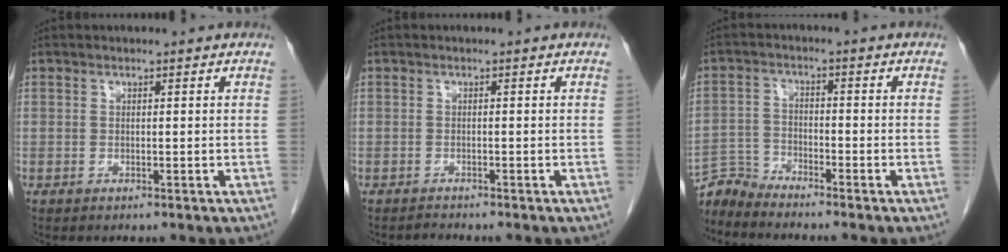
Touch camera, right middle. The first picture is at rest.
{"total": 0.9, "force": [-0.8, -0.1, -0.1], "torque": [-0.003, -0.007, -0.013]}
{"total": 4.1, "force": [-4.0, -0.5, -0.8], "torque": [0.014, -0.012, -0.078]}